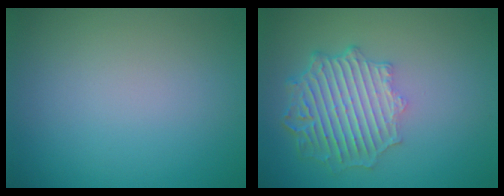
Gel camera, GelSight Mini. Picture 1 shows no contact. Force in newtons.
{"total": 6.2, "press": 4.8, "slide": 3.9}